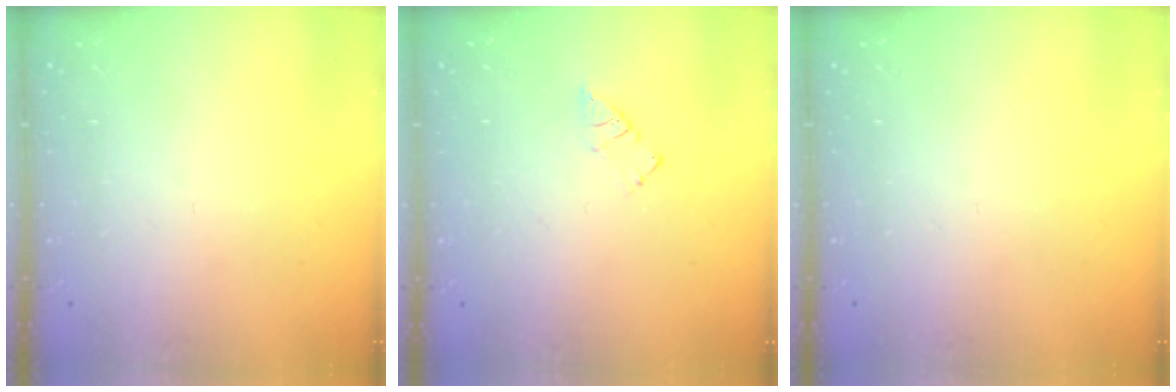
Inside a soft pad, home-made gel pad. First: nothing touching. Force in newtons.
{"total": 3.3, "press": 3.3, "slide": 0.4}
{"total": 0.0}